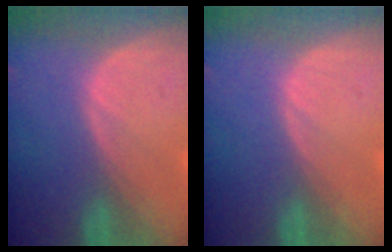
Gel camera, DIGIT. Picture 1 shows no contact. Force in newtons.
{"total": 0.0}